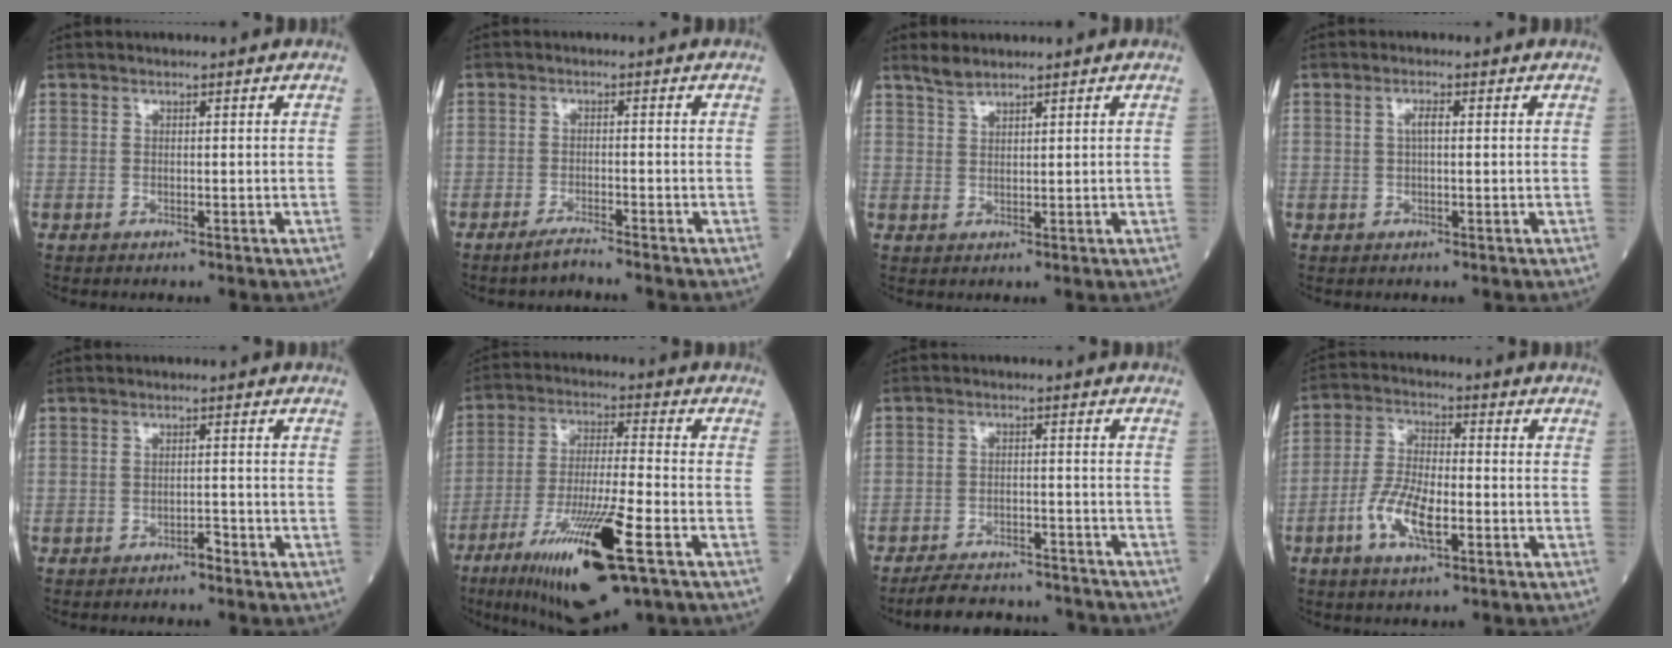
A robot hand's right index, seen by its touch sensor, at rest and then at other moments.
{"total": 2.6, "force": [-2.4, -0.5, 0.9], "torque": [-0.026, -0.006, -0.048]}
{"total": 2.1, "force": [2.0, 0.3, 0.5], "torque": [-0.015, 0.008, 0.043]}
{"total": 1.7, "force": [0.3, 0.4, 1.6], "torque": [-0.034, 0.003, 0.005]}
{"total": 1.2, "force": [-1.0, 0.2, 0.7], "torque": [-0.011, 0.001, -0.016]}
{"total": 17.5, "force": [-8.5, 1.9, 15.2], "torque": [-0.282, -0.041, -0.145]}
{"total": 11.9, "force": [-11.3, 2.4, 2.7], "torque": [-0.042, 0.011, -0.158]}
{"total": 8.6, "force": [-3.1, 2.9, 7.5], "torque": [-0.158, -0.001, -0.061]}